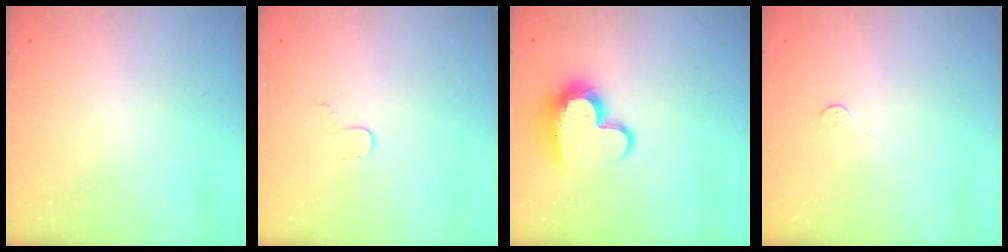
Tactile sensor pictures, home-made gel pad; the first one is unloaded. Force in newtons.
{"total": 3.4, "press": 3.4, "slide": 0.4}
{"total": 13.0, "press": 13.0, "slide": 1.2}
{"total": 2.8, "press": 2.8, "slide": 0.4}